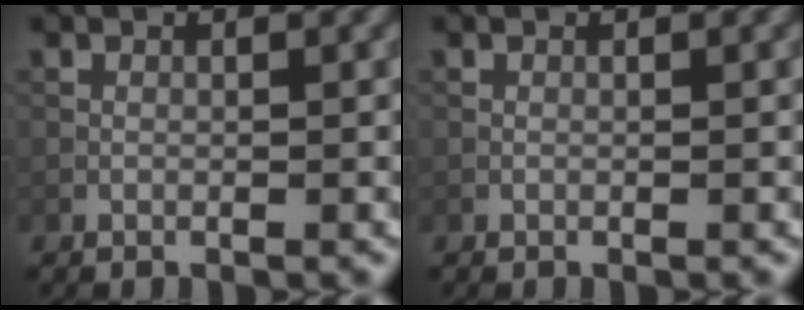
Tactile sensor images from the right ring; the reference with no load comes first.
{"total": 0.0}